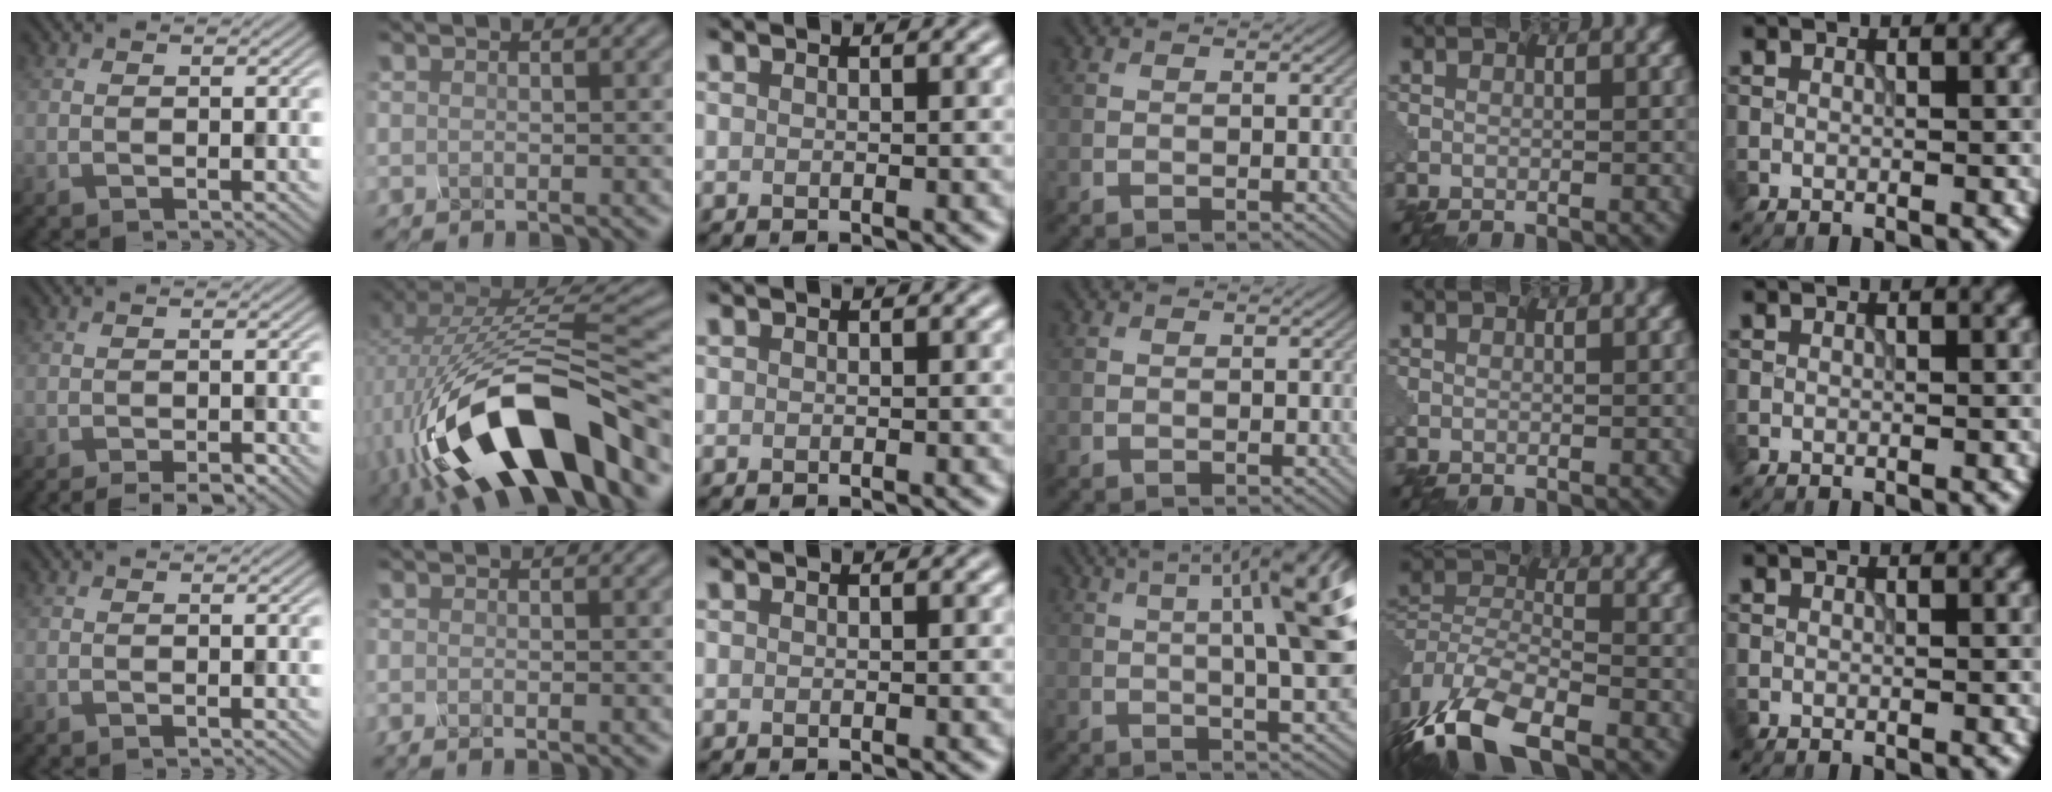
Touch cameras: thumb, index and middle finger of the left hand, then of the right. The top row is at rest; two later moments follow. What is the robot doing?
{"motion": "squeeze", "object": "hand grip exerciser"}